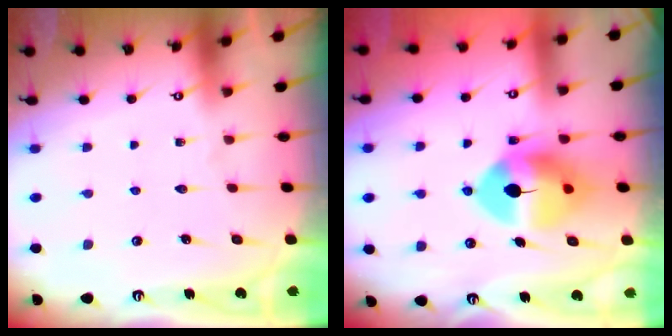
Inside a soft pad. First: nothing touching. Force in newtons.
{"total": 11.8, "press": 11.6, "slide": 2.0}